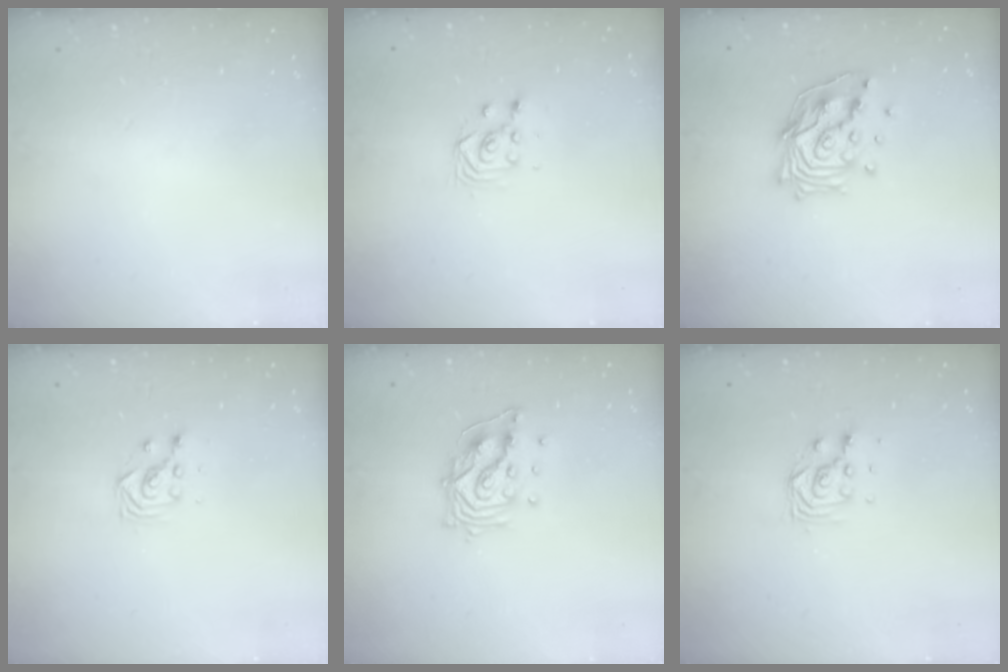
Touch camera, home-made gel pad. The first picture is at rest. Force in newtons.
{"total": 3.3, "press": 3.1, "slide": 1.0}
{"total": 15.4, "press": 15.2, "slide": 1.8}
{"total": 3.5, "press": 3.5, "slide": 0.2}
{"total": 12.0, "press": 12.0, "slide": 1.1}
{"total": 5.5, "press": 5.4, "slide": 0.7}